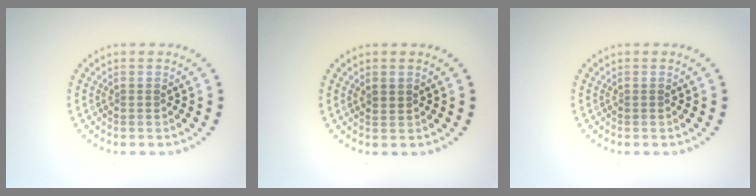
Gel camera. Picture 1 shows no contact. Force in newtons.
{"total": 1.1, "press": 1.0, "slide": 0.5}
{"total": 0.0}